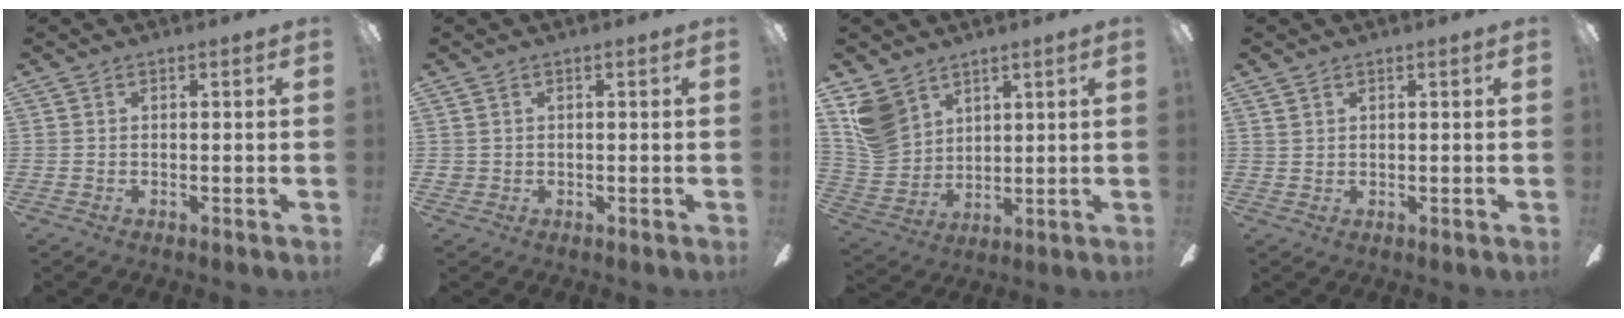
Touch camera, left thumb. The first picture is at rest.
{"total": 1.3, "force": [-0.1, 1.2, 0.3], "torque": [-0.004, 0.002, -0.003]}
{"total": 10.5, "force": [6.2, 7.7, 3.5], "torque": [-0.096, -0.021, 0.128]}
{"total": 1.1, "force": [0.8, 0.7, 0.1], "torque": [-0.003, -0.003, 0.017]}